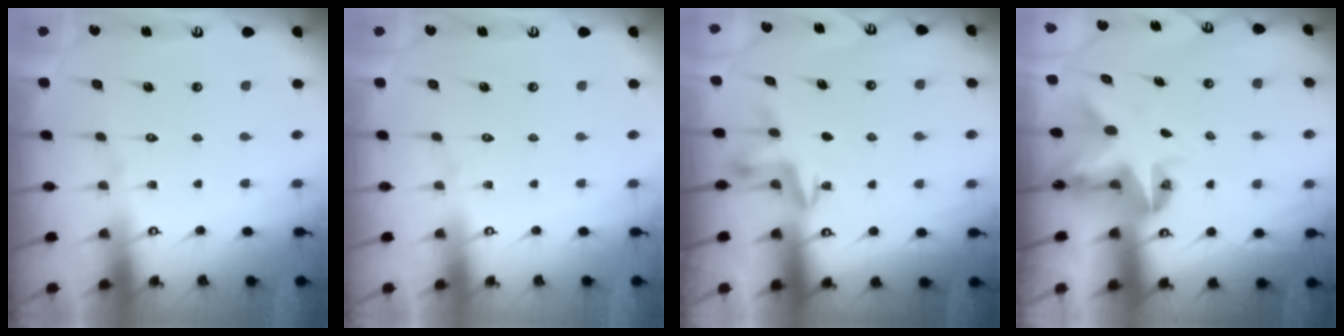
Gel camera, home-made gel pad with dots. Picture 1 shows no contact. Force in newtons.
{"total": 0.0}
{"total": 3.3, "press": 3.3, "slide": 0.4}
{"total": 5.6, "press": 5.6, "slide": 0.5}